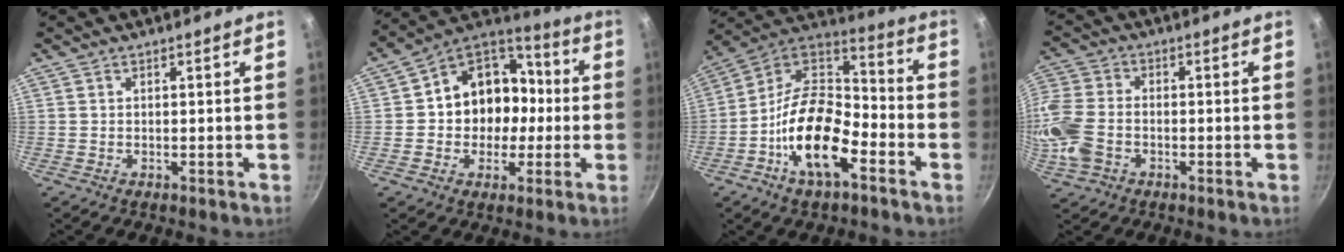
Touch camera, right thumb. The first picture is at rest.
{"total": 15.3, "force": [-0.8, 13.0, 8.0], "torque": [-0.081, 0.046, -0.024]}
{"total": 18.9, "force": [-7.6, 9.4, 14.5], "torque": [-0.239, 0.057, -0.157]}
{"total": 14.4, "force": [-3.7, 10.6, 9.0], "torque": [-0.221, 0.023, -0.087]}